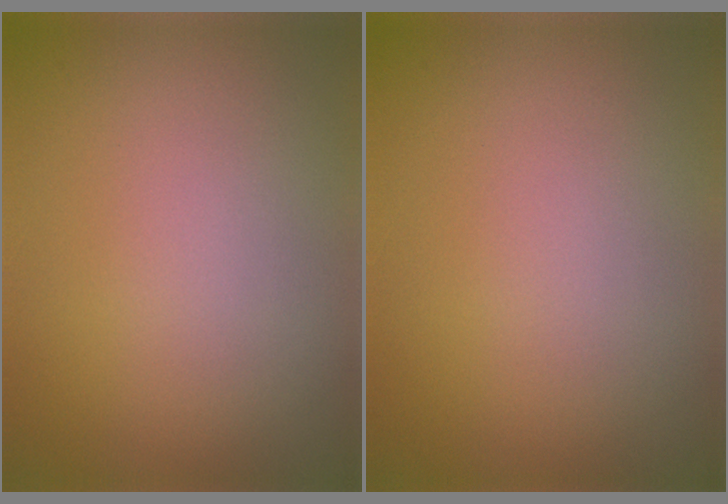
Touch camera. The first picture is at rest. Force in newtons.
{"total": 0.0}